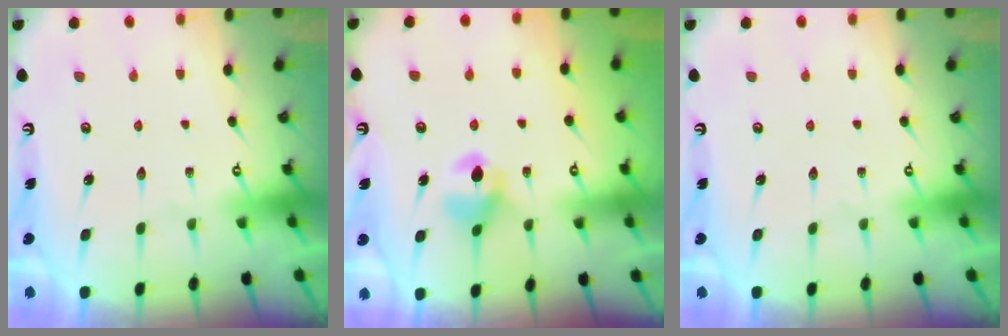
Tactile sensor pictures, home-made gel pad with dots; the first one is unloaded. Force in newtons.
{"total": 6.8, "press": 6.8, "slide": 0.8}
{"total": 0.0}